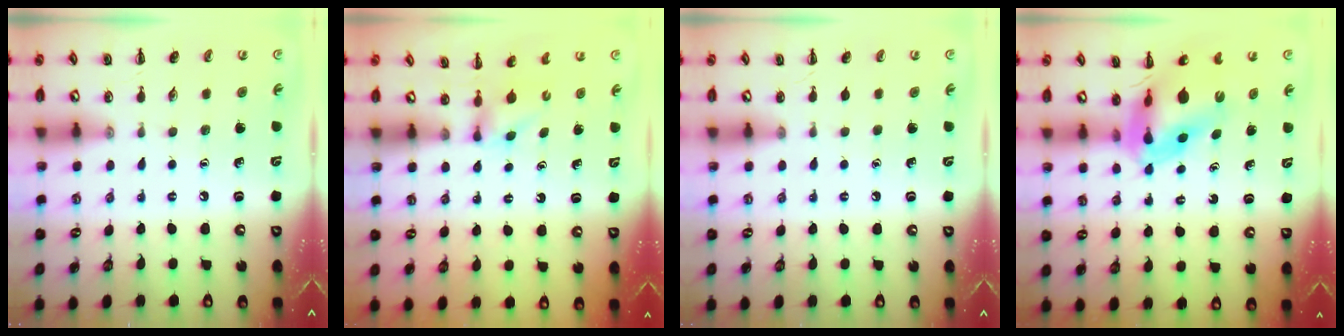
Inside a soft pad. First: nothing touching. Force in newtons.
{"total": 2.5, "press": 2.3, "slide": 0.9}
{"total": 0.0}
{"total": 8.7, "press": 8.2, "slide": 2.9}